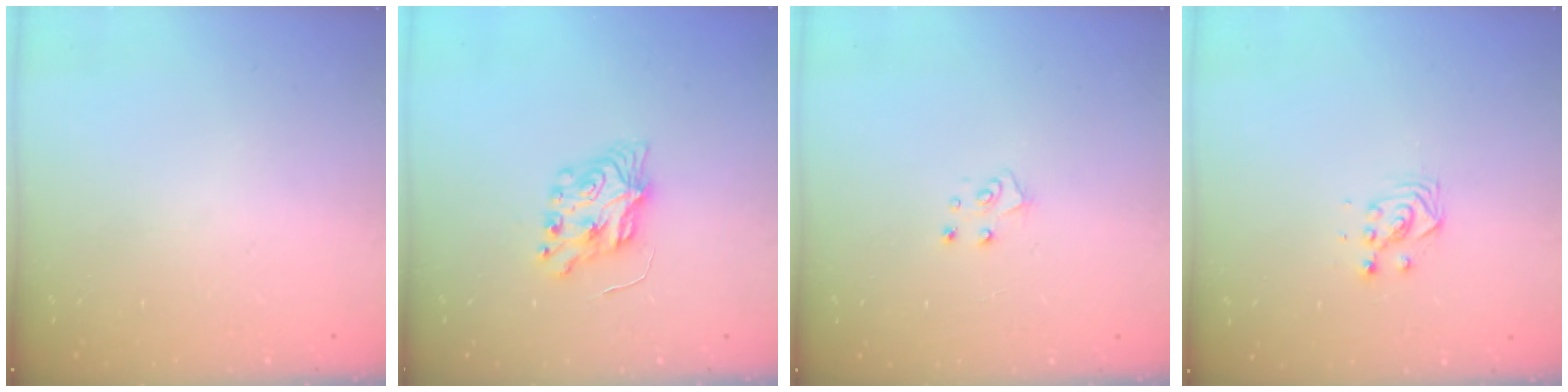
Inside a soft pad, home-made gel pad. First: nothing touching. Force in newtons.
{"total": 7.3, "press": 7.3, "slide": 0.2}
{"total": 5.1, "press": 5.1, "slide": 0.5}
{"total": 3.3, "press": 3.3, "slide": 0.3}